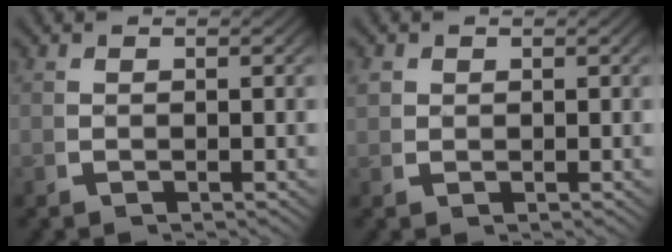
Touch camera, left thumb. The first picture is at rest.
{"total": 1.4, "force": [0.7, 1.1, 0.4], "torque": [-0.011, -0.005, 0.019]}